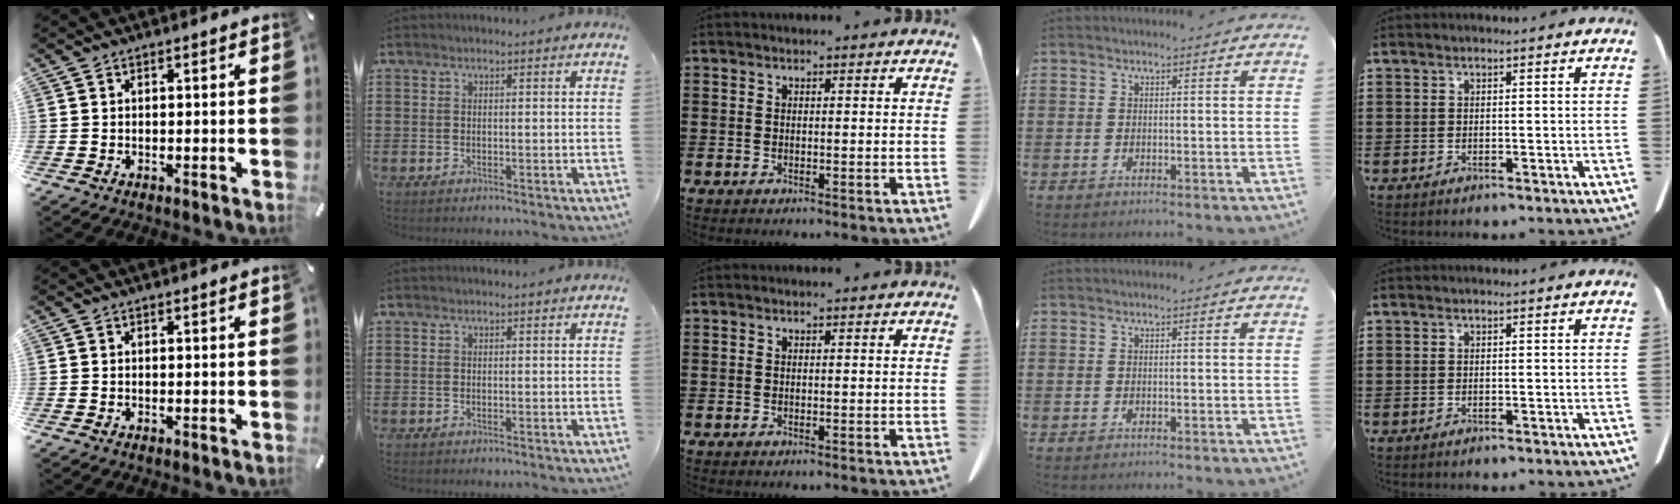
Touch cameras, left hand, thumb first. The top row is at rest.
{}